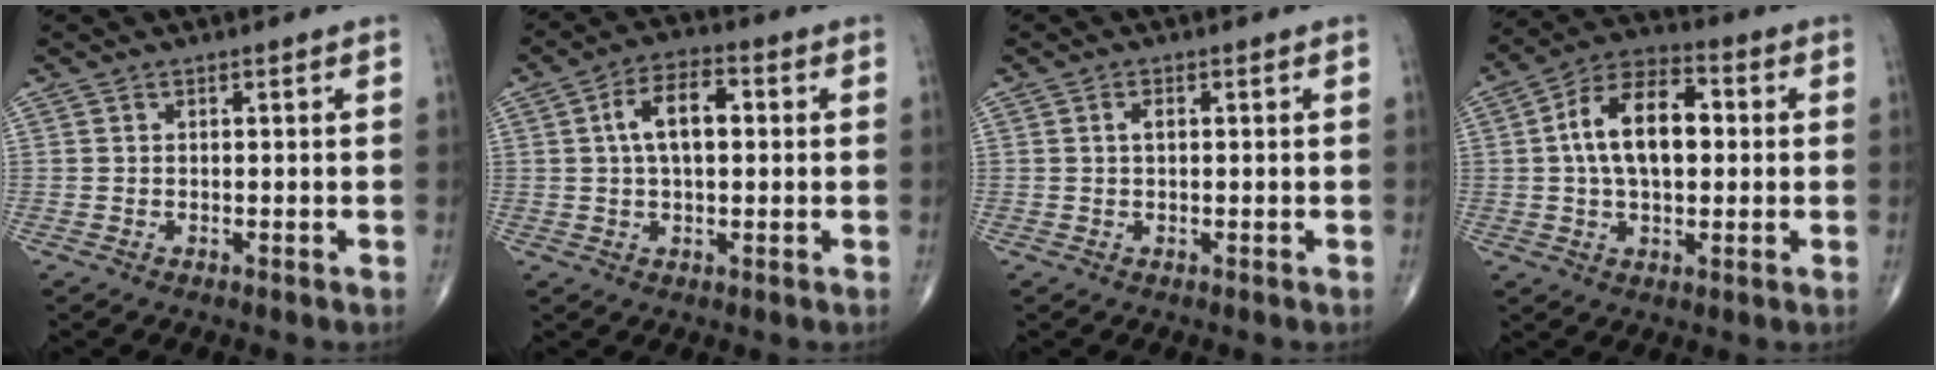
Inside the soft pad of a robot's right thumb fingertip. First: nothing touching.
{"total": 8.7, "force": [1.3, 4.4, 7.3], "torque": [-0.126, 0.018, 0.018]}
{"total": 1.4, "force": [0.2, 0.7, 1.2], "torque": [-0.023, 0.003, 0.003]}
{"total": 13.9, "force": [1.3, 7.8, 11.4], "torque": [-0.189, 0.026, 0.014]}